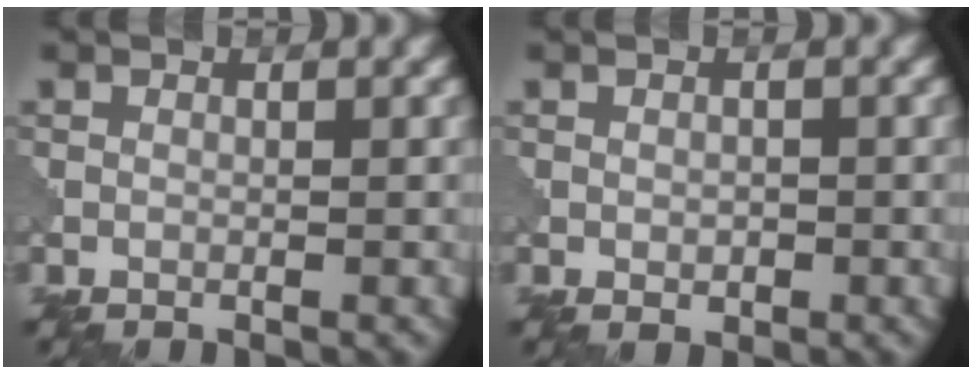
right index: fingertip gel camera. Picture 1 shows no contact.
{"total": 1.0, "force": [-0.2, 0.7, 0.7], "torque": [-0.010, -0.001, -0.003]}